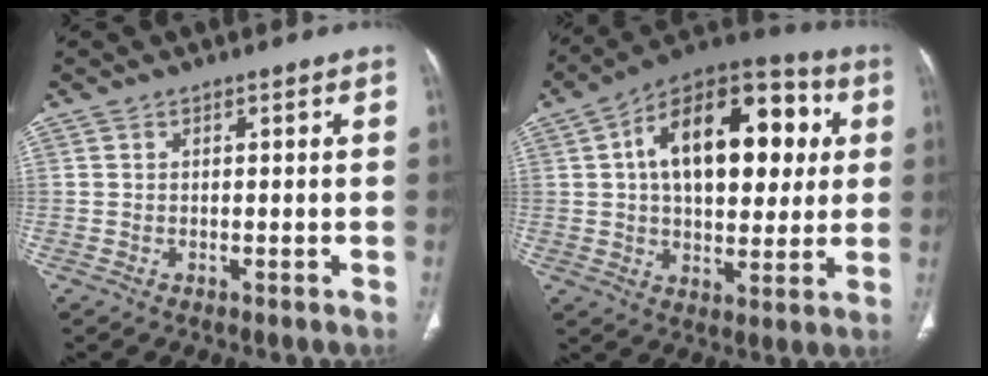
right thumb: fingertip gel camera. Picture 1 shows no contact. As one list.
[{"total": 23.4, "force": [4.6, 13.2, 18.8], "torque": [-0.250, 0.023, 0.062]}]